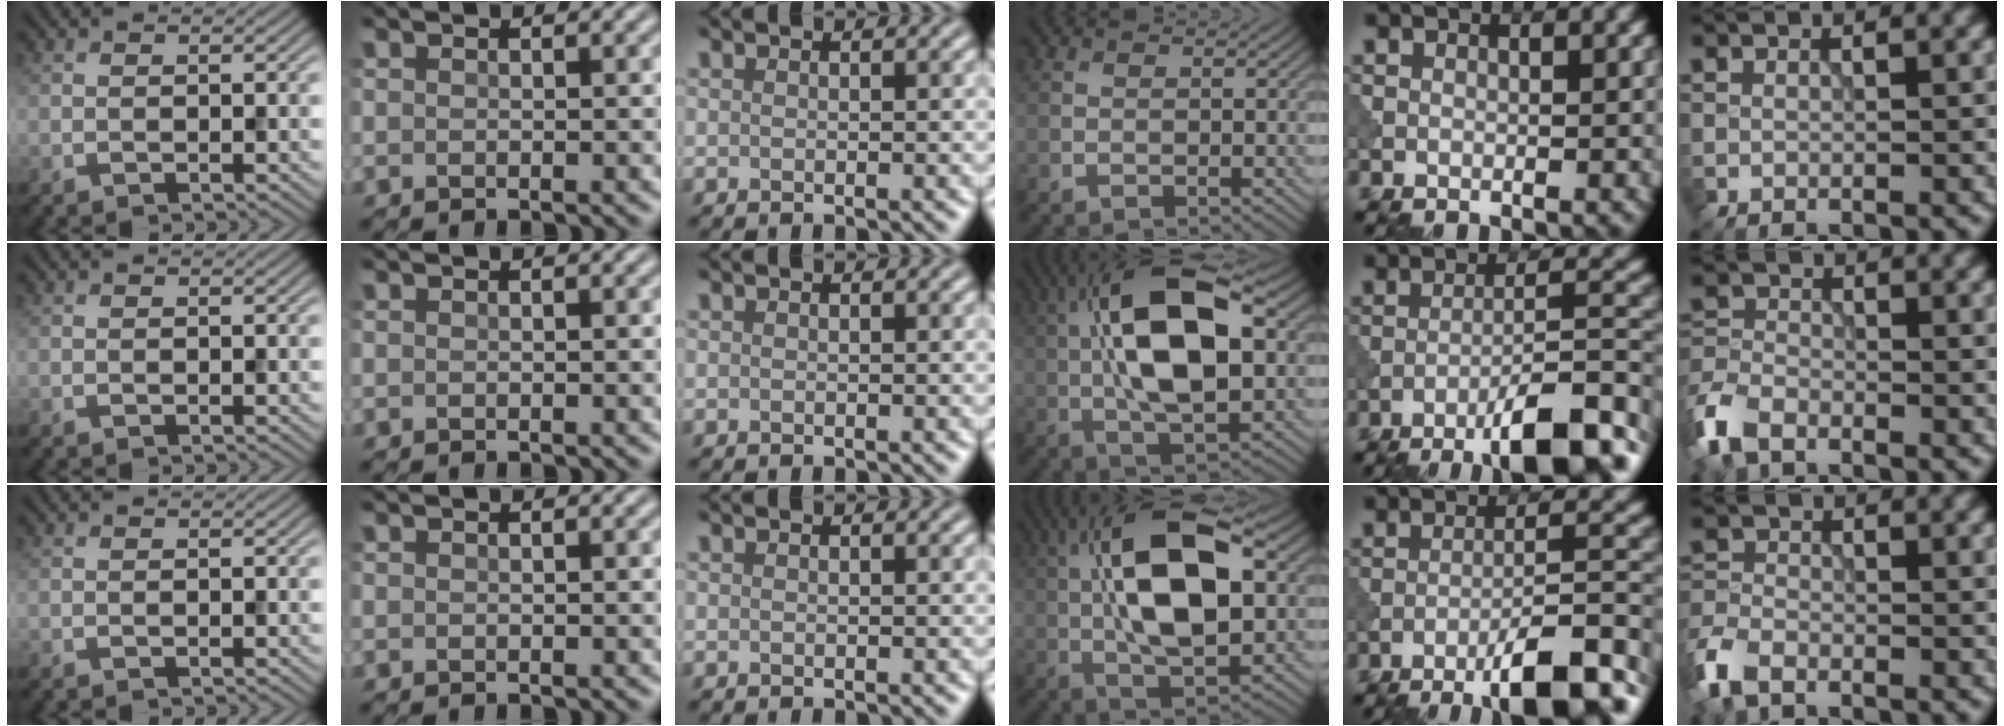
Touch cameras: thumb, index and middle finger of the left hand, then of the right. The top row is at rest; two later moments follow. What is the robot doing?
{"motion": "shake", "object": "bell"}